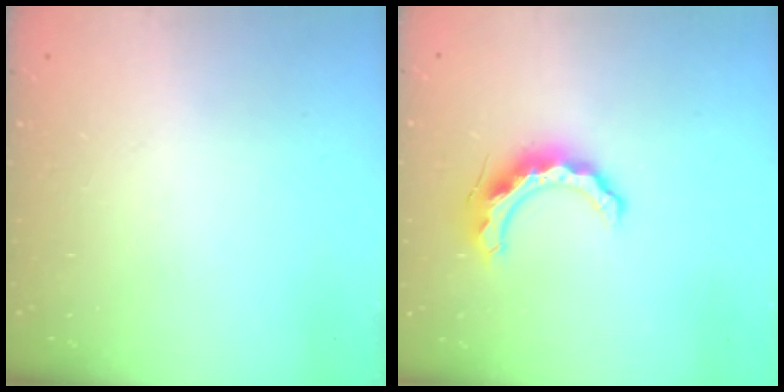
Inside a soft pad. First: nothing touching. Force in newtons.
{"total": 11.2, "press": 11.2, "slide": 0.9}